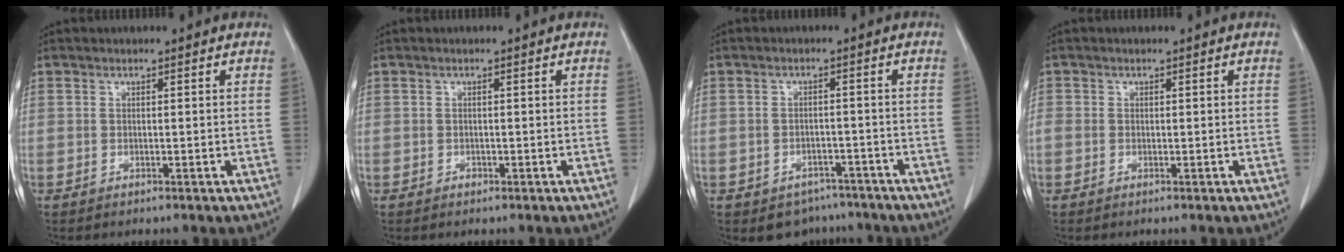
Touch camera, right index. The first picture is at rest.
{"total": 0.5, "force": [-0.3, 0.5, 0.1], "torque": [-0.002, 0.003, -0.005]}
{"total": 5.2, "force": [-4.0, 3.1, 0.8], "torque": [0.002, 0.011, -0.054]}
{"total": 1.3, "force": [-0.2, 1.2, 0.6], "torque": [-0.022, 0.011, -0.004]}